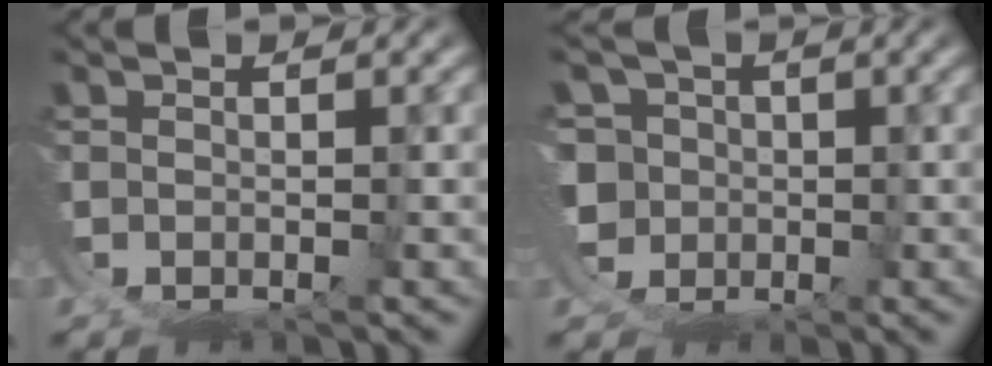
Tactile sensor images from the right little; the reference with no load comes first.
{"total": 10.4, "force": [-0.6, 9.6, 4.1], "torque": [-0.106, -0.035, -0.011]}